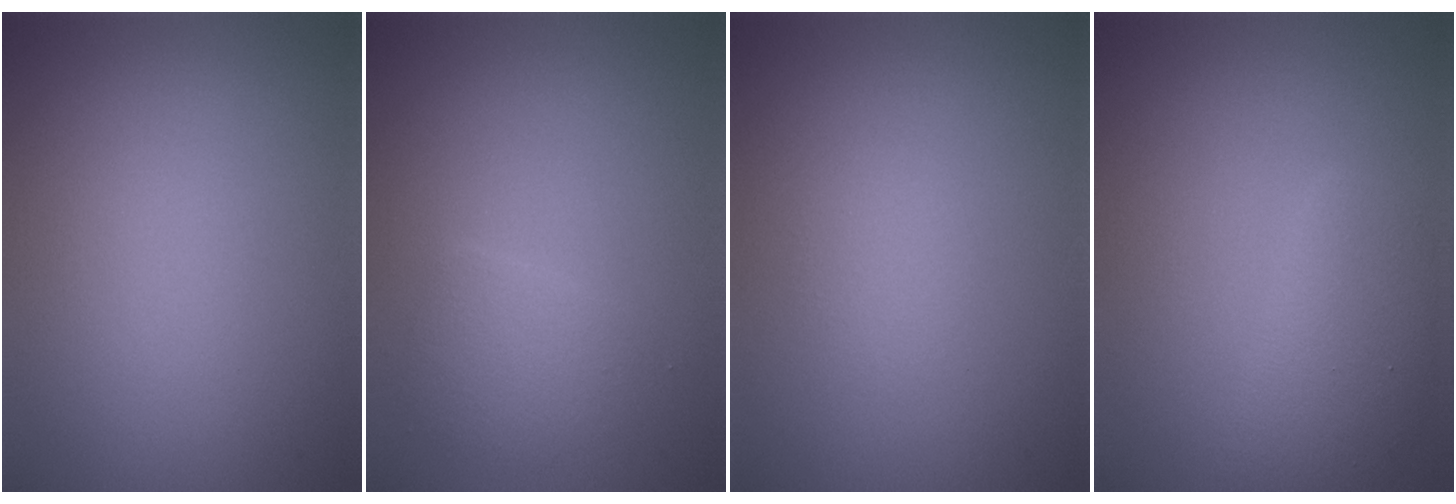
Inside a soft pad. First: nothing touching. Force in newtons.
{"total": 1.9, "press": 1.9, "slide": 0.0}
{"total": 0.9, "press": 0.8, "slide": 0.1}
{"total": 3.6, "press": 3.6, "slide": 0.2}